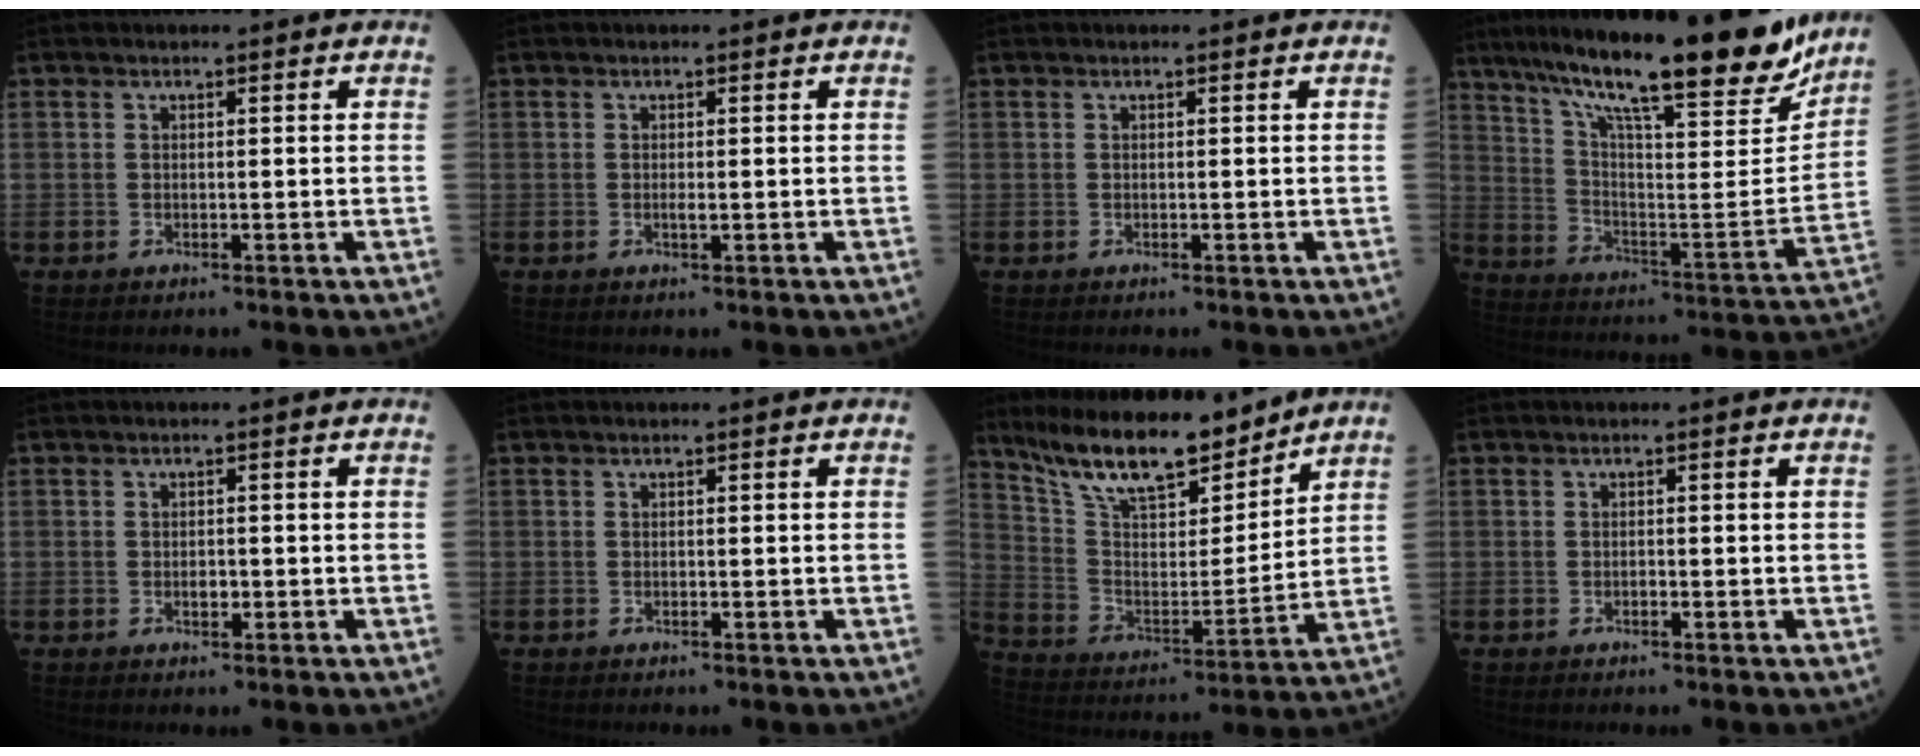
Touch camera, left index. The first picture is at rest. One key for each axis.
{"total": 0.7, "fx": 0.0, "fy": 0.2, "fz": 0.7, "tx": -0.014, "ty": -0.002, "tz": 0.000}
{"total": 0.0}
{"total": 26.1, "fx": 21.3, "fy": 3.1, "fz": 14.8, "tx": -0.248, "ty": -0.031, "tz": 0.314}
{"total": 1.2, "fx": -0.3, "fy": 0.7, "fz": 0.9, "tx": -0.018, "ty": 0.001, "tz": -0.002}
{"total": 0.0}
{"total": 15.7, "fx": 13.3, "fy": 3.6, "fz": 7.4, "tx": -0.135, "ty": -0.003, "tz": 0.244}
{"total": 0.0}